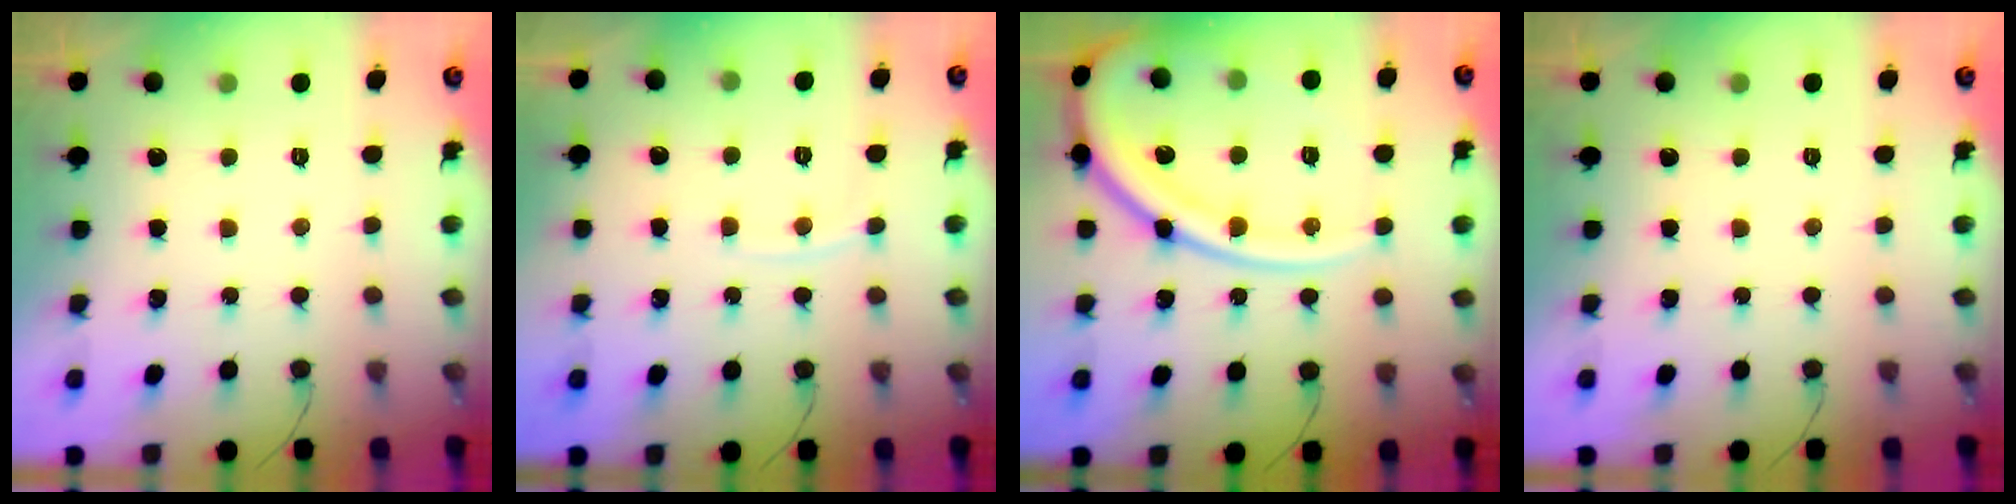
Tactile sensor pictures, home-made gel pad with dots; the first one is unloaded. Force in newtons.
{"total": 4.0, "press": 4.0, "slide": 0.2}
{"total": 20.1, "press": 20.0, "slide": 2.2}
{"total": 0.0}